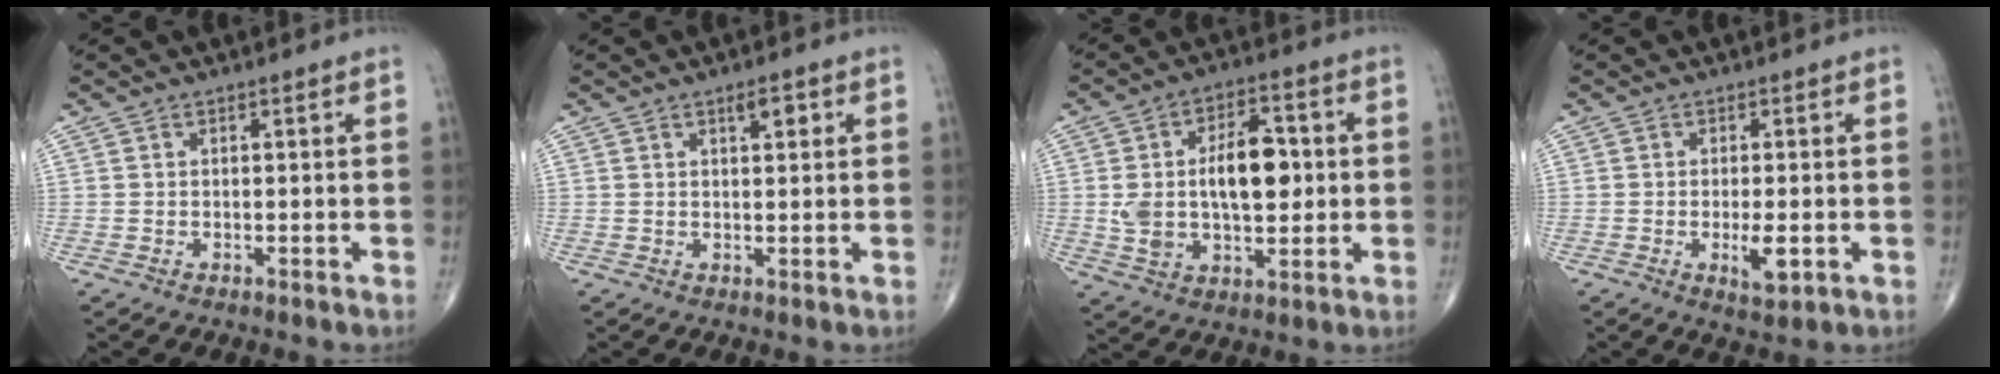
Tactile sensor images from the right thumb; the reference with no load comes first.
{"total": 2.6, "force": [1.3, 1.0, 2.0], "torque": [-0.022, -0.003, 0.019]}
{"total": 14.9, "force": [1.1, 8.3, 12.3], "torque": [-0.188, 0.017, 0.025]}
{"total": 4.3, "force": [-1.1, 1.5, 3.9], "torque": [-0.060, -0.007, -0.015]}